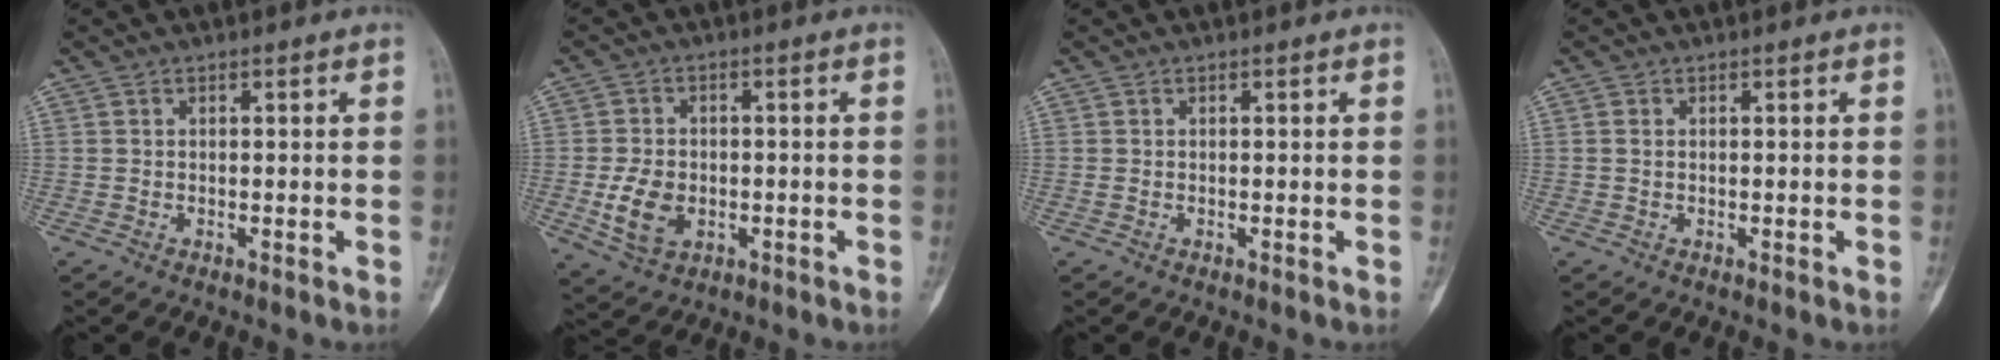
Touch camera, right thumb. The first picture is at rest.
{"total": 7.6, "force": [-1.6, 5.4, 5.1], "torque": [-0.084, 0.002, -0.021]}
{"total": 0.0}
{"total": 0.6, "force": [0.0, 0.5, 0.4], "torque": [-0.008, 0.000, -0.002]}